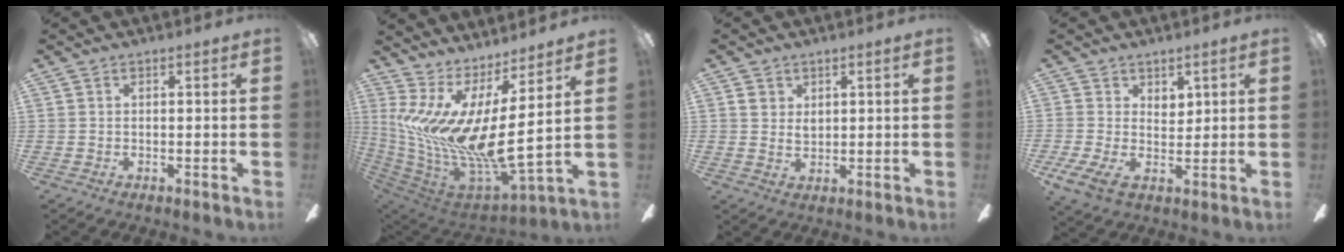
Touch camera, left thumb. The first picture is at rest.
{"total": 17.0, "force": [1.6, 3.6, 16.5], "torque": [-0.365, -0.068, 0.022]}
{"total": 3.0, "force": [1.1, 2.1, 1.9], "torque": [-0.031, 0.002, 0.017]}
{"total": 6.8, "force": [1.9, 4.9, 4.3], "torque": [-0.066, -0.009, 0.035]}